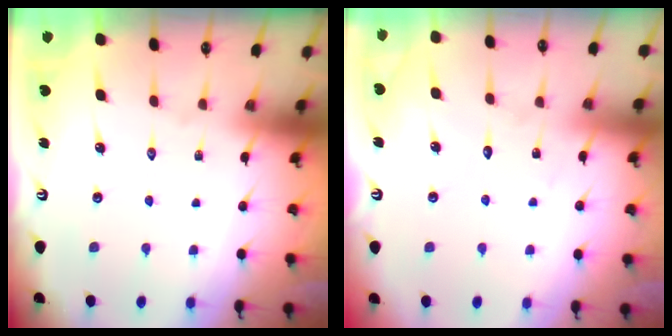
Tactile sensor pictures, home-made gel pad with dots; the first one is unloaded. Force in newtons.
{"total": 5.2, "press": 5.2, "slide": 0.4}